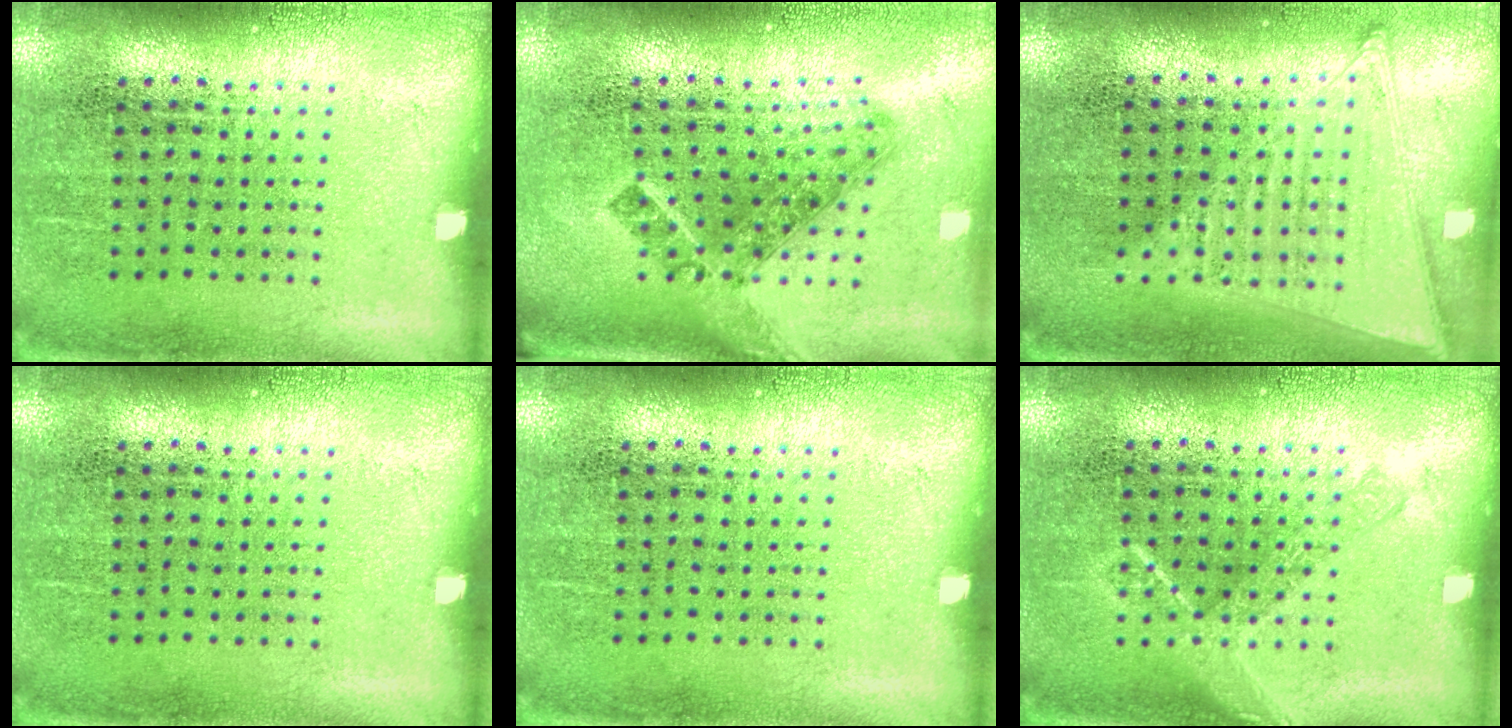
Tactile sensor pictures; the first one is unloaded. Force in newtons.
{"total": 1.6, "press": 1.1, "slide": 1.1}
{"total": 1.2, "press": 1.2, "slide": 0.2}
{"total": 0.0}
{"total": 0.0}
{"total": 1.9, "press": 1.9, "slide": 0.3}